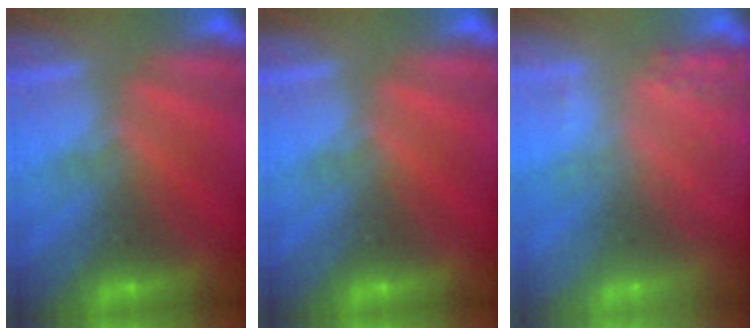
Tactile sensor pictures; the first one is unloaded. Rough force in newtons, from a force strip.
{"total": 0.0}
{"total": 8.0}